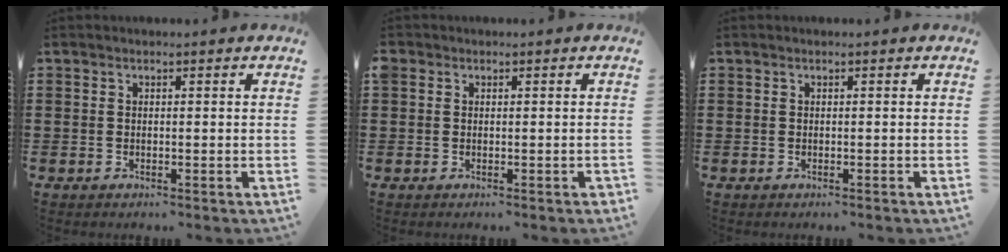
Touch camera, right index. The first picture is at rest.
{"total": 1.1, "force": [-0.1, 1.0, 0.3], "torque": [-0.007, 0.005, -0.003]}
{"total": 0.0}